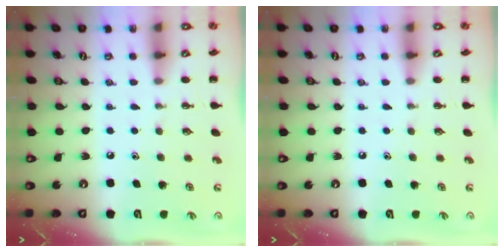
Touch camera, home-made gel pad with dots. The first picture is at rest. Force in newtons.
{"total": 0.0}